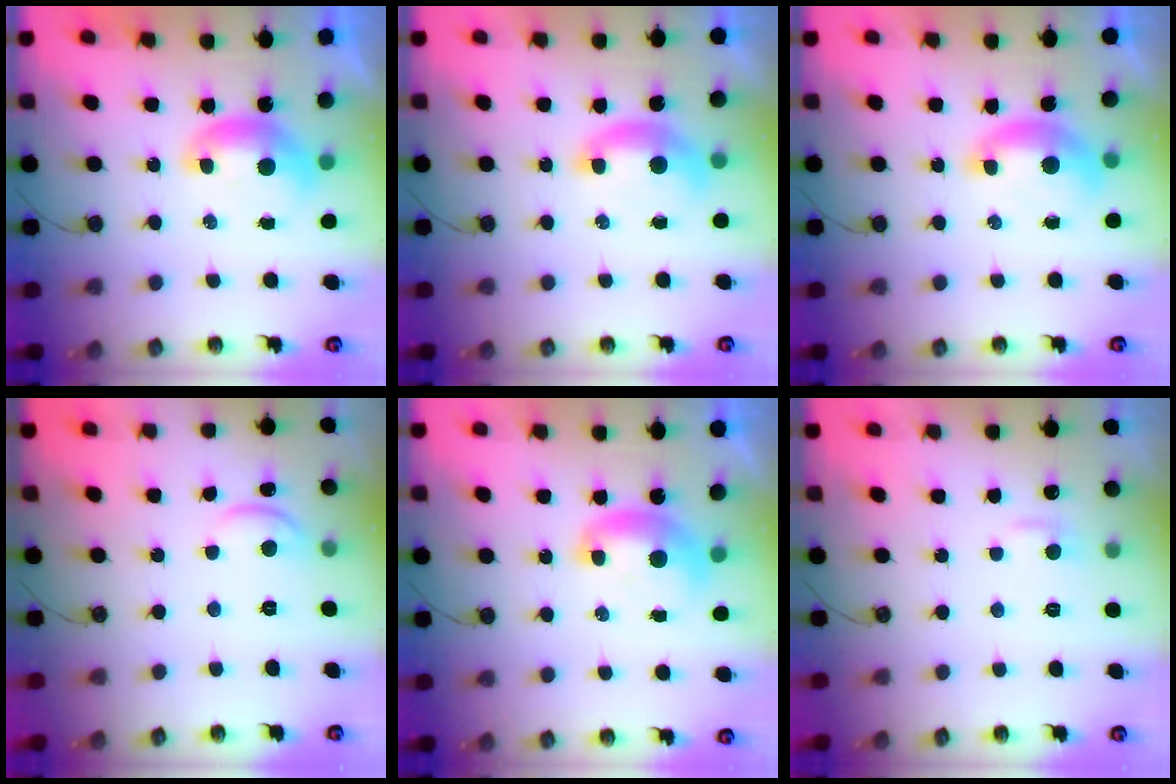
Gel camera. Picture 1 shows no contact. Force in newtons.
{"total": 1.5, "press": 1.3, "slide": 0.7}
{"total": 1.8, "press": 1.7, "slide": 0.7}
{"total": 0.7, "press": 0.6, "slide": 0.3}
{"total": 1.6, "press": 1.6, "slide": 0.2}
{"total": 2.5, "press": 2.5, "slide": 0.5}